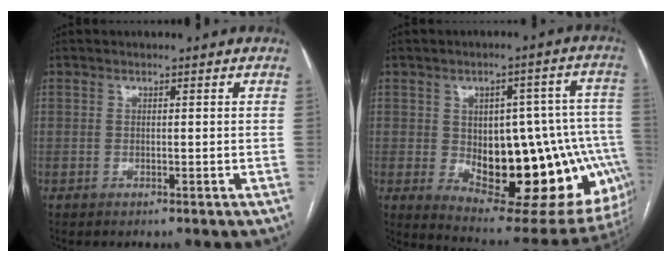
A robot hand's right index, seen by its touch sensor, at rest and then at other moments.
{"total": 25.0, "force": [-4.5, 11.7, 21.6], "torque": [-0.219, 0.025, -0.034]}